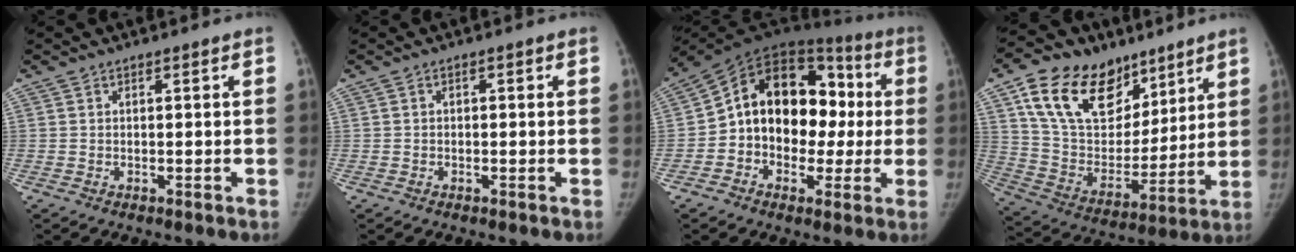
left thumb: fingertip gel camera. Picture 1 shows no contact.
{"total": 0.9, "force": [-0.1, 0.7, 0.6], "torque": [0.000, 0.002, -0.005]}
{"total": 20.8, "force": [-0.1, 14.8, 14.6], "torque": [-0.180, 0.060, -0.007]}
{"total": 23.9, "force": [13.4, 15.2, 12.7], "torque": [-0.189, -0.028, 0.246]}